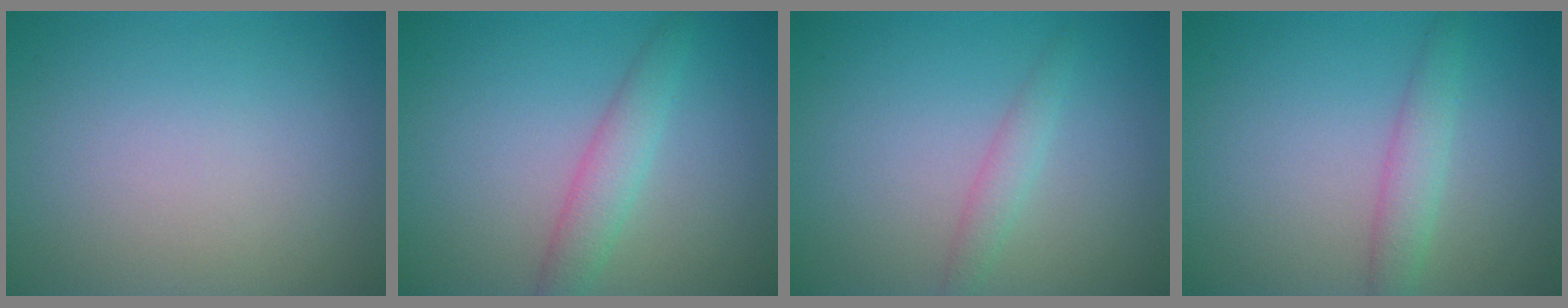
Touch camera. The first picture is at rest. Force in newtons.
{"total": 2.7, "press": 2.7, "slide": 0.1}
{"total": 1.6, "press": 1.6, "slide": 0.0}
{"total": 2.3, "press": 2.3, "slide": 0.0}